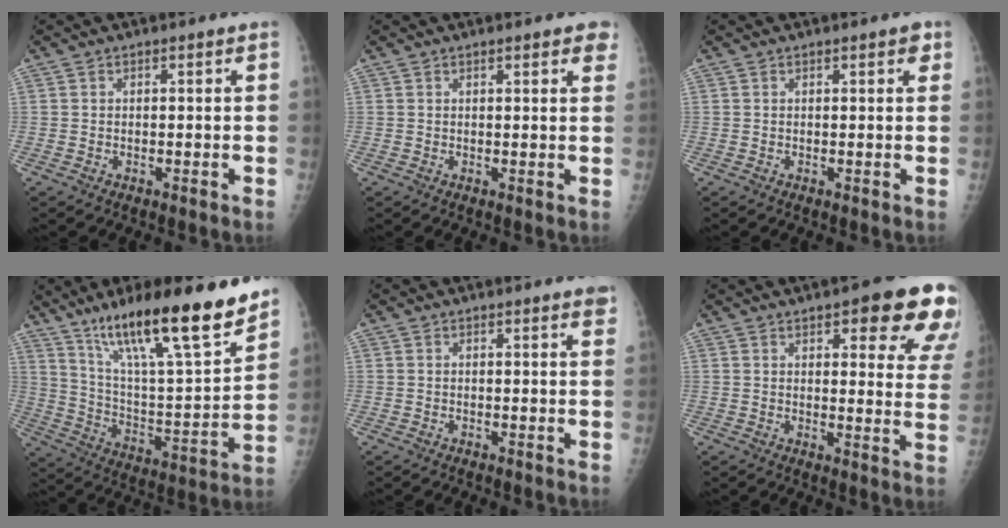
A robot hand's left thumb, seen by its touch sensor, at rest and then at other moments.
{"total": 3.9, "force": [2.4, 1.2, 2.8], "torque": [-0.015, -0.002, 0.025]}
{"total": 1.8, "force": [0.9, 0.7, 1.4], "torque": [-0.012, 0.001, 0.009]}
{"total": 24.7, "force": [17.2, 4.4, 17.2], "torque": [-0.261, -0.069, 0.294]}
{"total": 1.9, "force": [1.3, 0.3, 1.4], "torque": [-0.012, -0.001, 0.013]}
{"total": 16.4, "force": [9.2, 5.2, 12.6], "torque": [-0.114, -0.038, 0.102]}